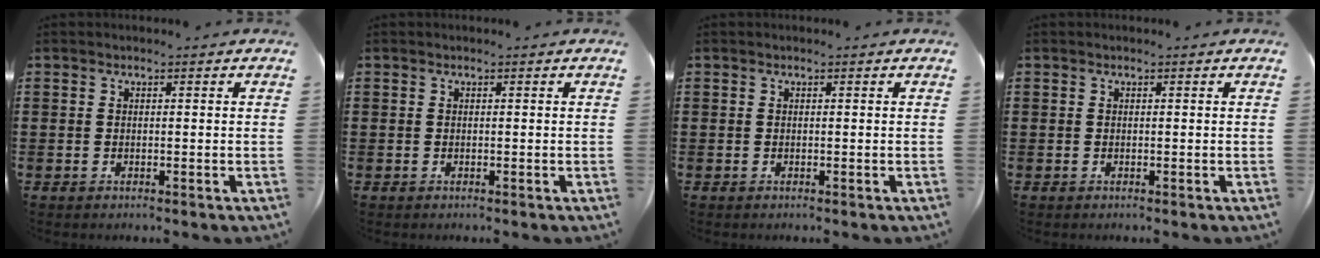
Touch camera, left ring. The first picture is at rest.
{"total": 0.0}
{"total": 0.0}
{"total": 0.0}